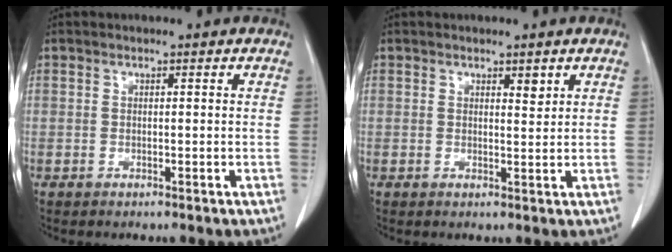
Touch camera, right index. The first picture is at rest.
{"total": 1.9, "force": [1.1, 0.8, 1.4], "torque": [-0.025, -0.002, 0.021]}